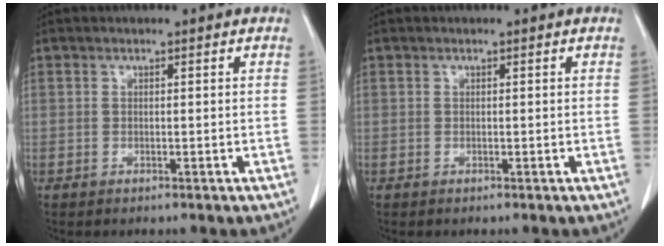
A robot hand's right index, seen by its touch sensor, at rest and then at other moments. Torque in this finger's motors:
{"motor_torque": [-0.04, 0.04, 0.02, 0.00]}